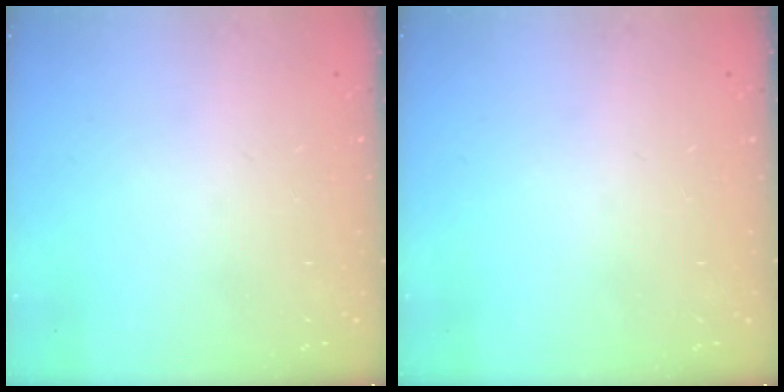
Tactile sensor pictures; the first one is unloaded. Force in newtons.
{"total": 0.0}